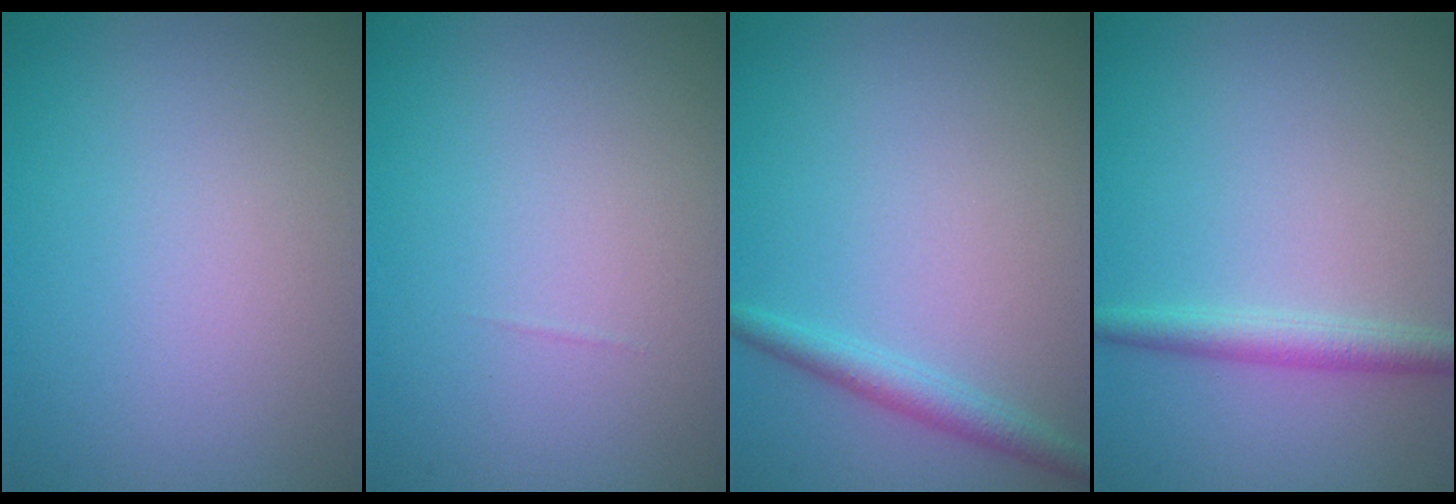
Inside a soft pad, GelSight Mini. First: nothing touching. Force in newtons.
{"total": 0.0}
{"total": 2.0, "press": 2.0, "slide": 0.1}
{"total": 2.2, "press": 2.2, "slide": 0.1}